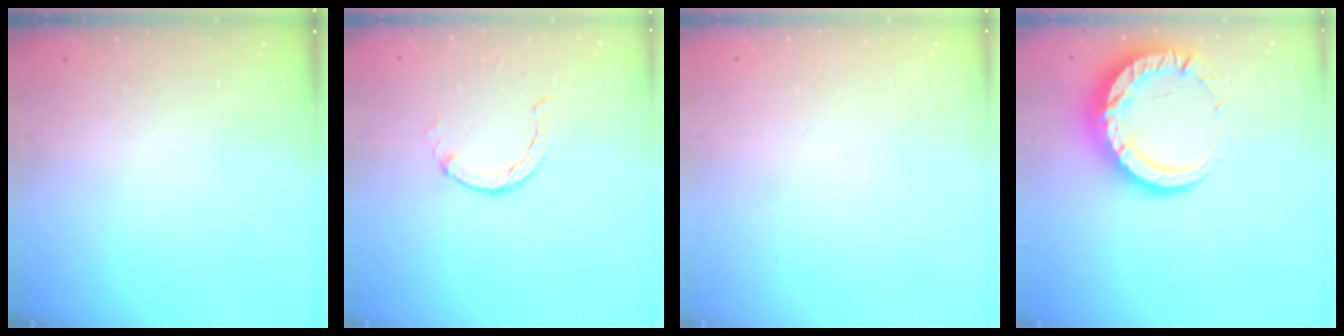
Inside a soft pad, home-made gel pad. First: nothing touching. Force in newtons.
{"total": 2.0, "press": 2.0, "slide": 0.2}
{"total": 2.6, "press": 2.6, "slide": 0.2}
{"total": 14.4, "press": 14.4, "slide": 1.3}